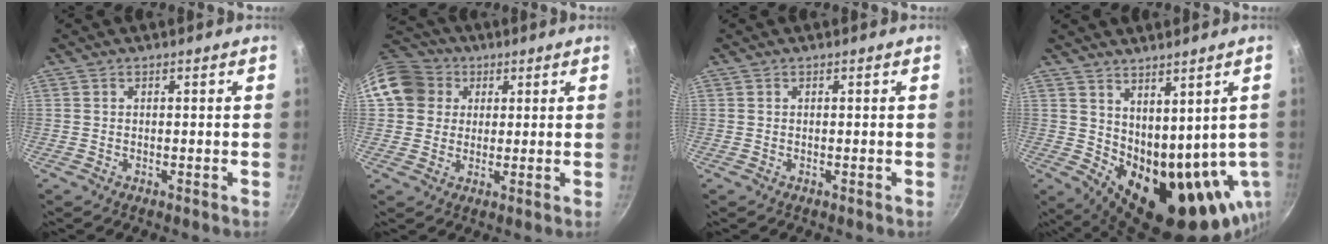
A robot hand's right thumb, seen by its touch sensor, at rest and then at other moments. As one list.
[{"total": 11.0, "force": [3.2, 9.7, 4.2], "torque": [-0.059, 0.019, 0.048]}, {"total": 0.0}, {"total": 17.3, "force": [2.6, 10.6, 13.4], "torque": [-0.165, -0.012, 0.085]}]